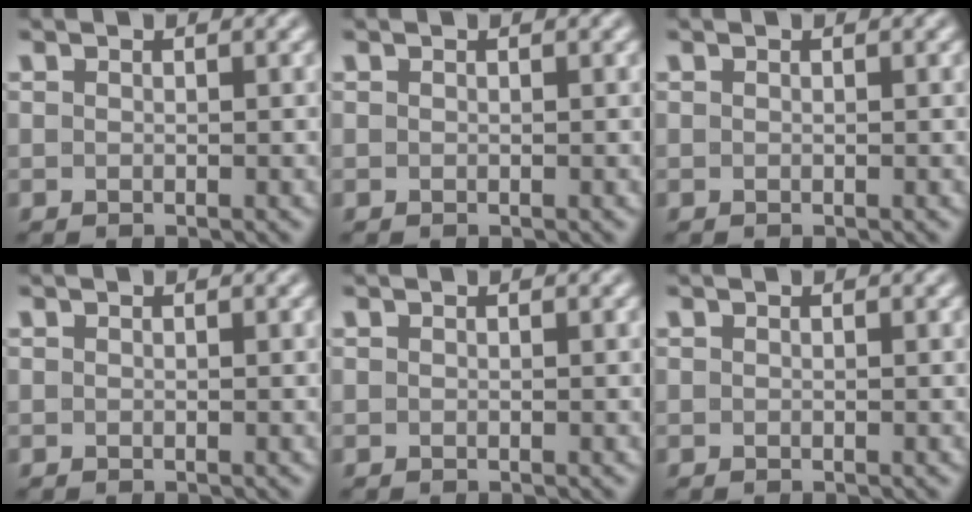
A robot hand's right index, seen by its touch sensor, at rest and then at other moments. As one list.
[{"total": 0.0}, {"total": 0.0}, {"total": 0.0}, {"total": 0.0}, {"total": 0.0}]